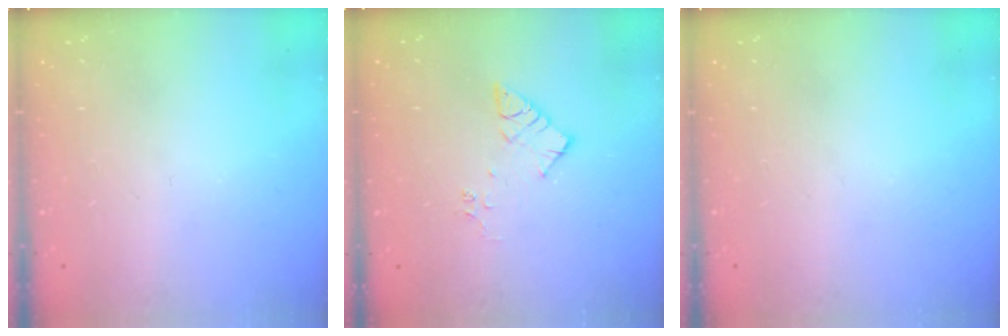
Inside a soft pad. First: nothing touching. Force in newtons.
{"total": 7.2, "press": 7.2, "slide": 0.5}
{"total": 0.0}